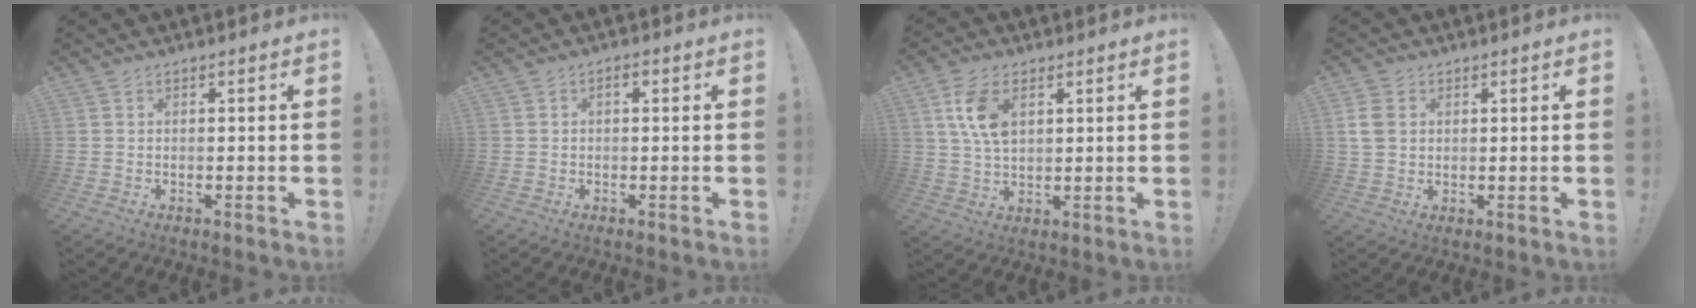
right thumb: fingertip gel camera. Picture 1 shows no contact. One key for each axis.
{"total": 1.3, "fx": -0.3, "fy": 0.8, "fz": 1.0, "tx": -0.015, "ty": 0.005, "tz": -0.007}
{"total": 9.5, "fx": 3.3, "fy": 5.6, "fz": 6.9, "tx": -0.136, "ty": 0.000, "tz": 0.062}
{"total": 6.2, "fx": 1.7, "fy": 4.6, "fz": 3.8, "tx": -0.078, "ty": 0.002, "tz": 0.033}